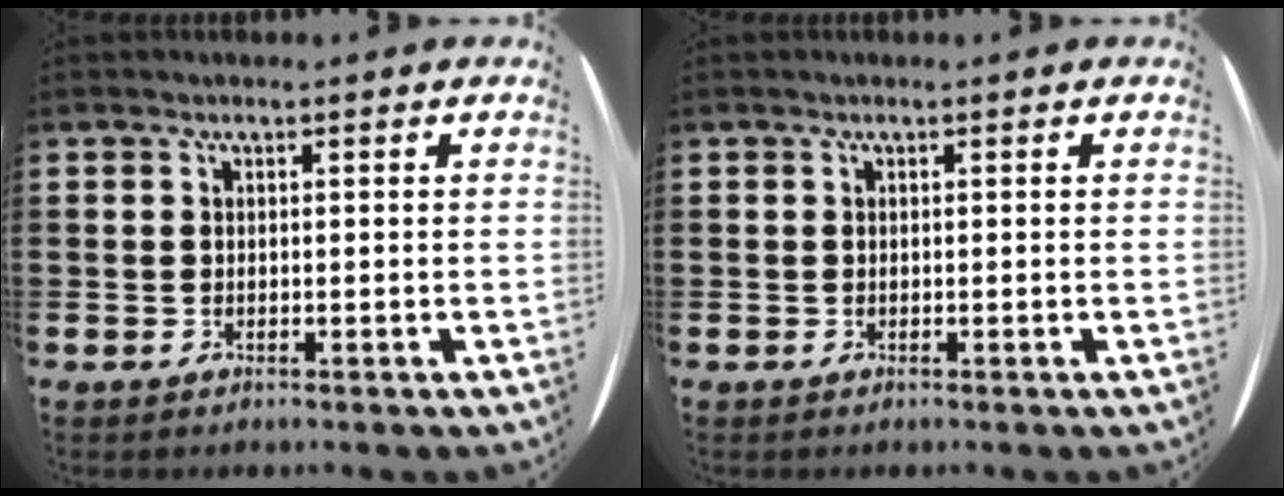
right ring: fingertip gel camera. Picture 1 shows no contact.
{"total": 0.0}